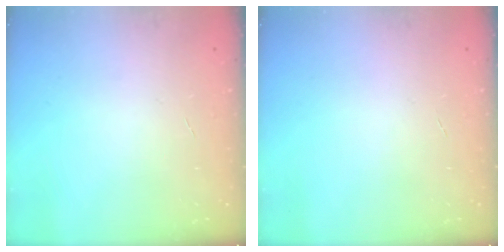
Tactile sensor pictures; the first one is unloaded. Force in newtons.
{"total": 0.0}